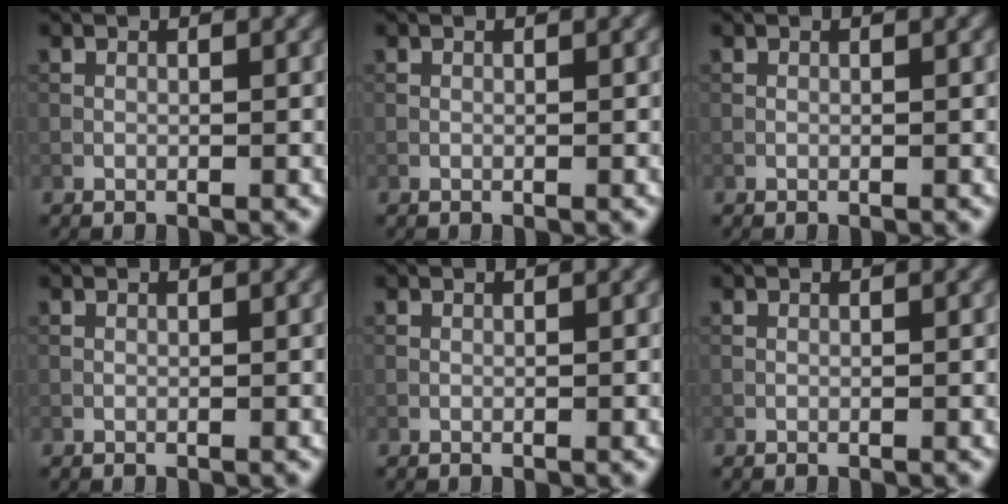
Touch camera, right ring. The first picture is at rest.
{"total": 0.0}
{"total": 0.0}
{"total": 0.0}
{"total": 0.0}
{"total": 0.0}